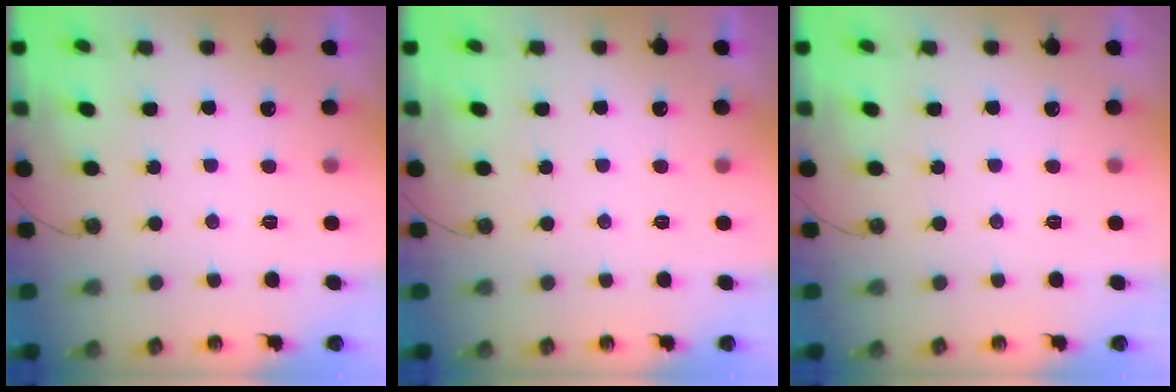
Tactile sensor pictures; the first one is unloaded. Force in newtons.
{"total": 0.0}
{"total": 0.0}